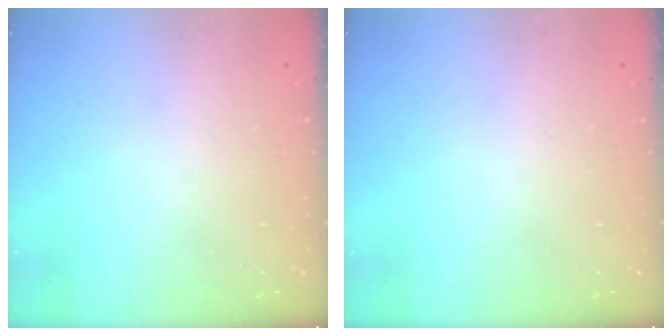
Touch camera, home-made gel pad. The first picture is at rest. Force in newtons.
{"total": 0.0}